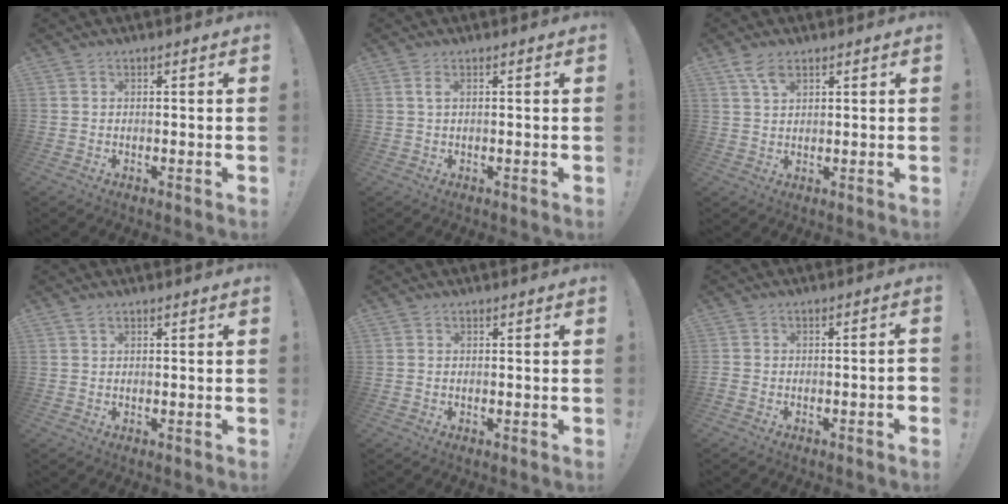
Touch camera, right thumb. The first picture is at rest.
{"total": 1.8, "force": [0.7, 0.3, 1.6], "torque": [-0.031, 0.002, 0.010]}
{"total": 4.5, "force": [3.0, 2.1, 2.7], "torque": [-0.042, -0.013, 0.051]}
{"total": 0.8, "force": [0.7, 0.4, 0.2], "torque": [0.003, -0.002, 0.012]}
{"total": 0.0}
{"total": 3.1, "force": [-1.5, 0.5, 2.7], "torque": [-0.039, 0.004, -0.023]}